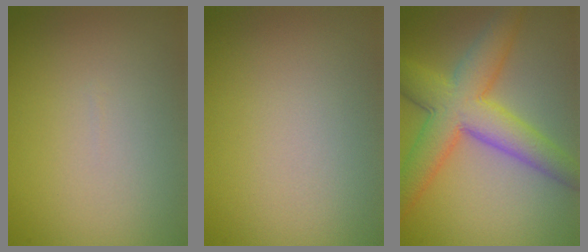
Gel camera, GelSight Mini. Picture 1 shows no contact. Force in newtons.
{"total": 0.0}
{"total": 8.3, "press": 8.3, "slide": 0.2}